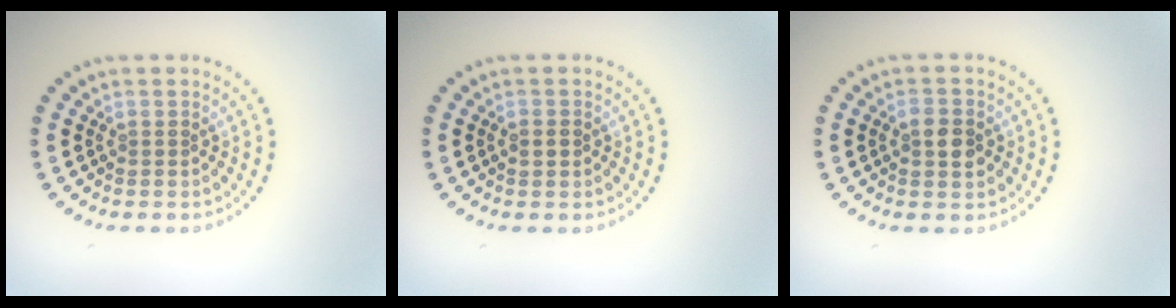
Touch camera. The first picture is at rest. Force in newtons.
{"total": 1.4, "press": 1.4, "slide": 0.0}
{"total": 2.4, "press": 2.4, "slide": 0.1}